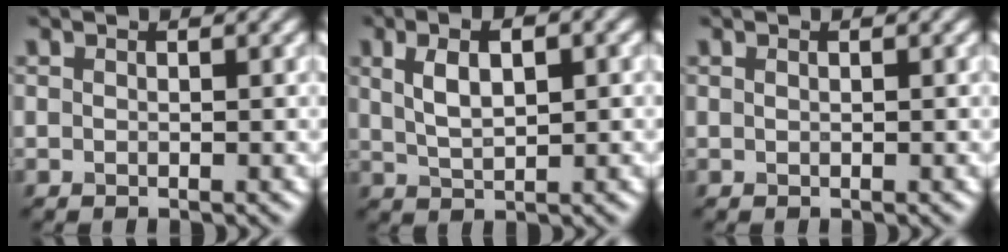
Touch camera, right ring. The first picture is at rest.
{"total": 4.4, "force": [1.4, 1.8, 3.7], "torque": [-0.075, 0.005, 0.027]}
{"total": 0.0}